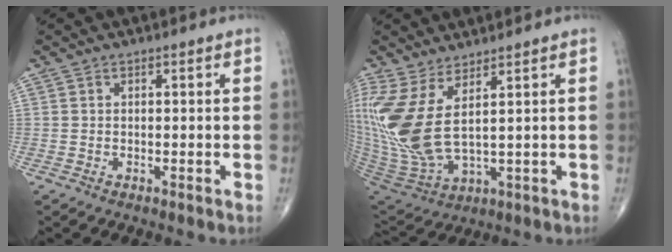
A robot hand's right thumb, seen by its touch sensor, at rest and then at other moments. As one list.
[{"total": 13.8, "force": [3.9, 4.6, 12.4], "torque": [-0.303, -0.032, 0.096]}]